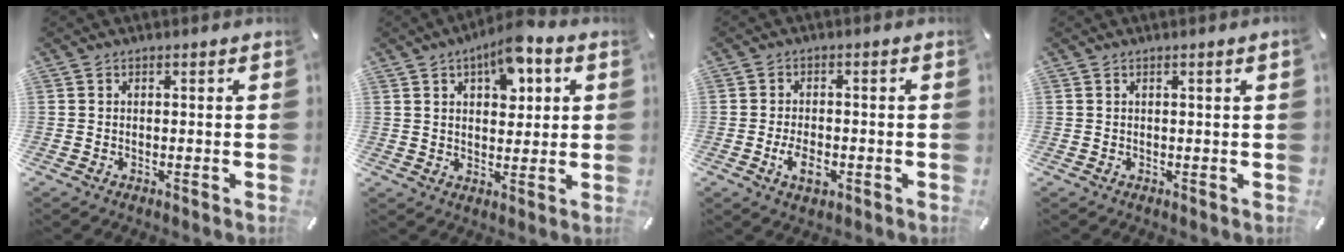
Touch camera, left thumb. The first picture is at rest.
{"total": 9.0, "force": [4.4, 5.0, 6.1], "torque": [-0.078, -0.015, 0.073]}
{"total": 5.0, "force": [-1.8, 3.1, 3.5], "torque": [-0.085, 0.000, -0.037]}
{"total": 0.9, "force": [0.3, -0.1, 0.8], "torque": [-0.013, -0.001, 0.005]}